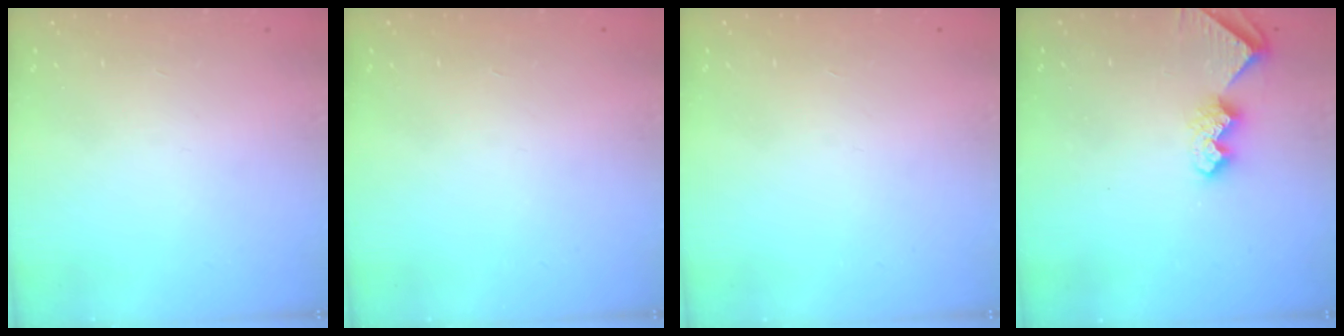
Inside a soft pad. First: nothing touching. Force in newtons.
{"total": 0.0}
{"total": 0.0}
{"total": 8.2, "press": 8.2, "slide": 0.4}